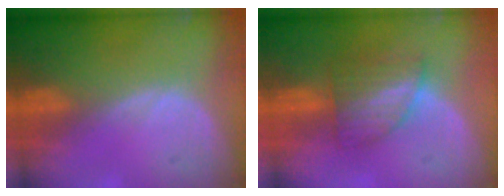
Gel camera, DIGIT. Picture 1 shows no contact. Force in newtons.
{"total": 6.4, "press": 5.7, "slide": 3.0}